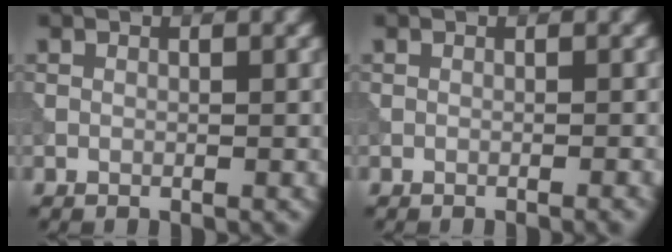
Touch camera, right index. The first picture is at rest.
{"total": 0.6, "force": [-0.3, 0.1, 0.5], "torque": [-0.005, 0.005, -0.008]}